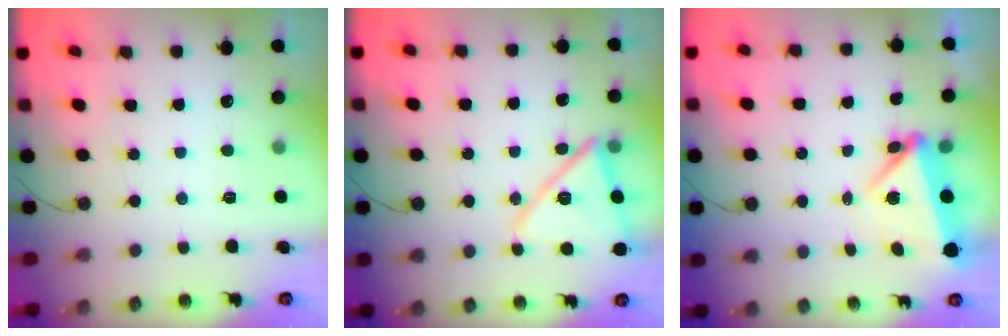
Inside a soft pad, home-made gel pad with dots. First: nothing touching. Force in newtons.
{"total": 15.0, "press": 15.0, "slide": 1.3}
{"total": 7.3, "press": 7.2, "slide": 0.5}